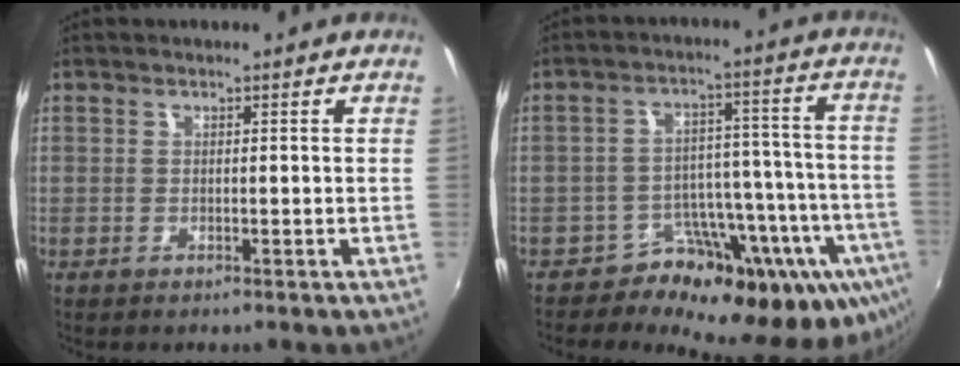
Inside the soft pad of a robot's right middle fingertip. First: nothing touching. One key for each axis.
{"total": 16.5, "fx": -10.9, "fy": 9.8, "fz": 7.5, "tx": -0.090, "ty": 0.019, "tz": -0.155}